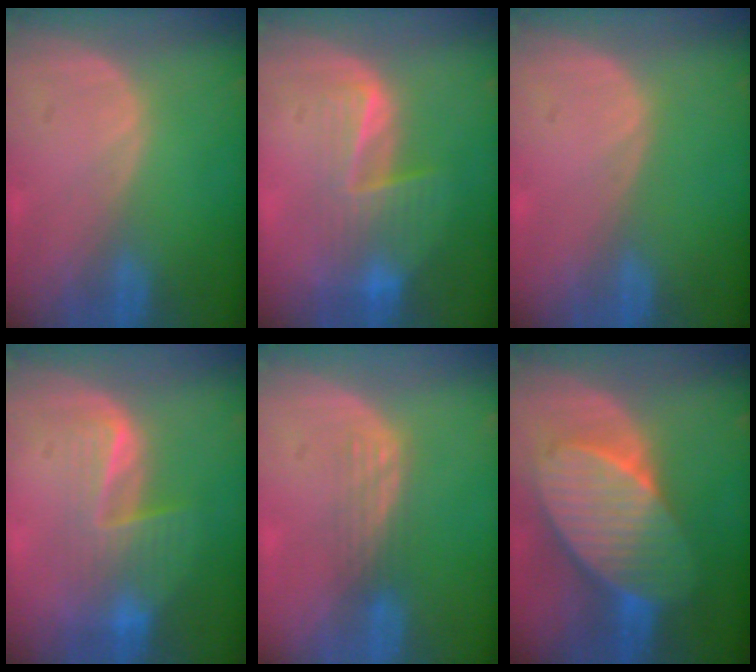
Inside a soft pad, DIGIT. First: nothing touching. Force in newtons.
{"total": 6.9, "press": 6.5, "slide": 2.3}
{"total": 0.0}
{"total": 6.7, "press": 6.3, "slide": 2.2}
{"total": 2.9, "press": 2.6, "slide": 1.4}
{"total": 10.6, "press": 10.5, "slide": 0.8}